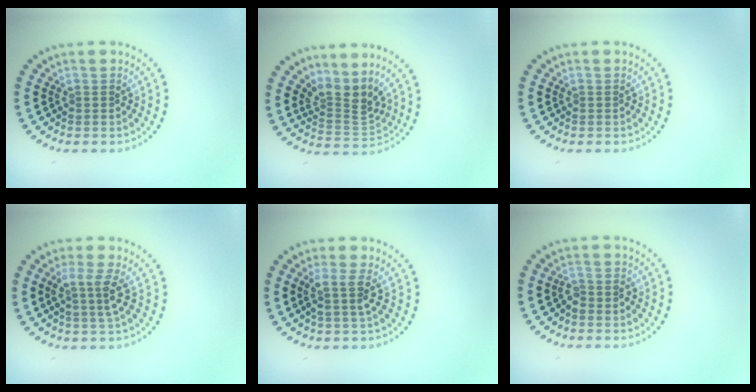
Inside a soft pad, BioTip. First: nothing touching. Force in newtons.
{"total": 3.4, "press": 2.3, "slide": 2.4}
{"total": 0.0}
{"total": 2.4, "press": 1.9, "slide": 1.5}
{"total": 2.0, "press": 1.6, "slide": 1.3}
{"total": 1.3, "press": 1.1, "slide": 0.7}